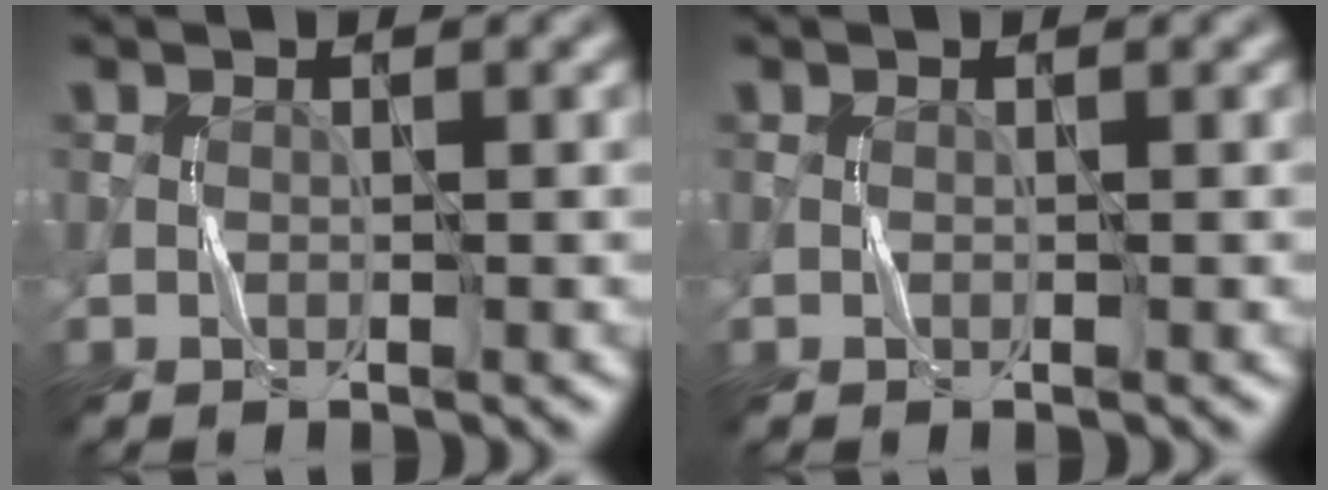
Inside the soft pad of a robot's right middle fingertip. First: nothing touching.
{"total": 0.0}